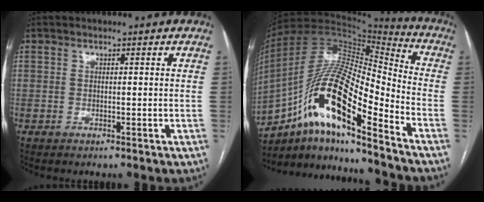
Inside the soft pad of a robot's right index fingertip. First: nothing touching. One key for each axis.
{"total": 19.7, "fx": -10.5, "fy": 3.8, "fz": 16.2, "tx": -0.324, "ty": 0.009, "tz": -0.186}